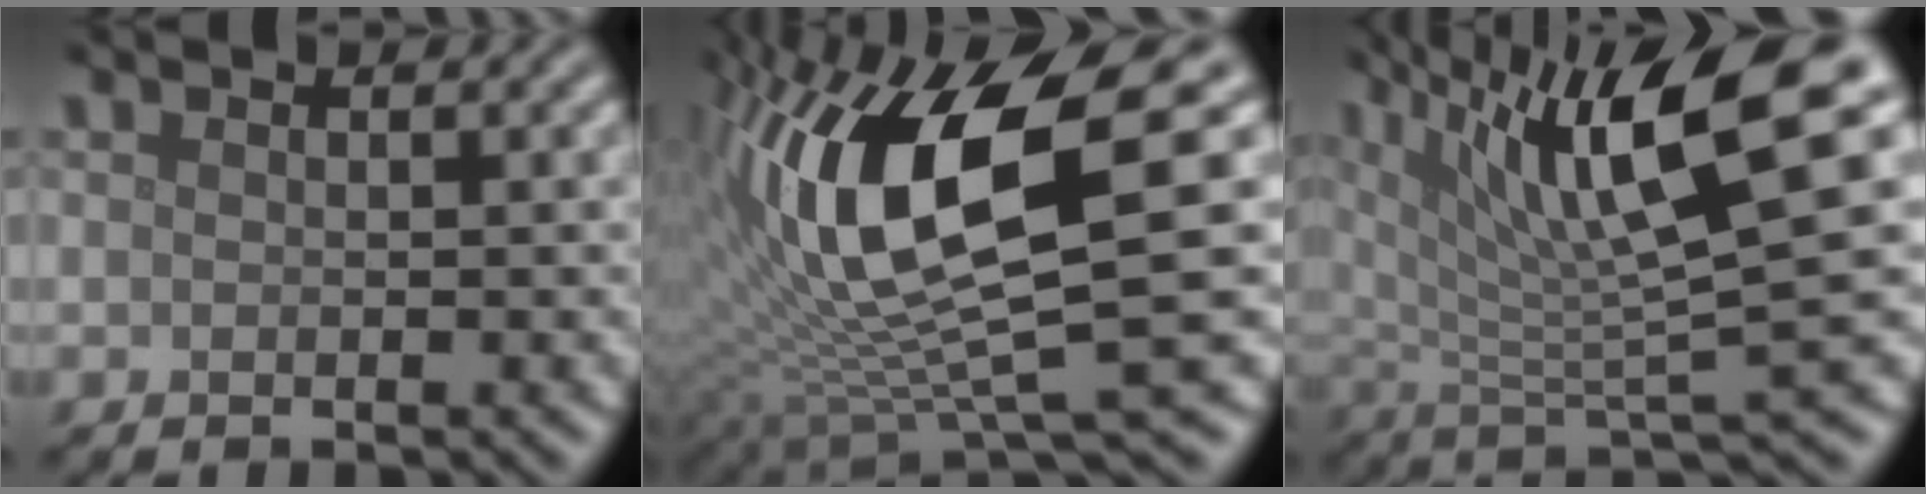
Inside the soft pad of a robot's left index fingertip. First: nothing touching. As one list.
[{"total": 14.2, "force": [2.7, 4.4, 13.2], "torque": [-0.258, -0.009, 0.053]}, {"total": 12.0, "force": [5.2, 2.6, 10.5], "torque": [-0.163, 0.006, 0.090]}]